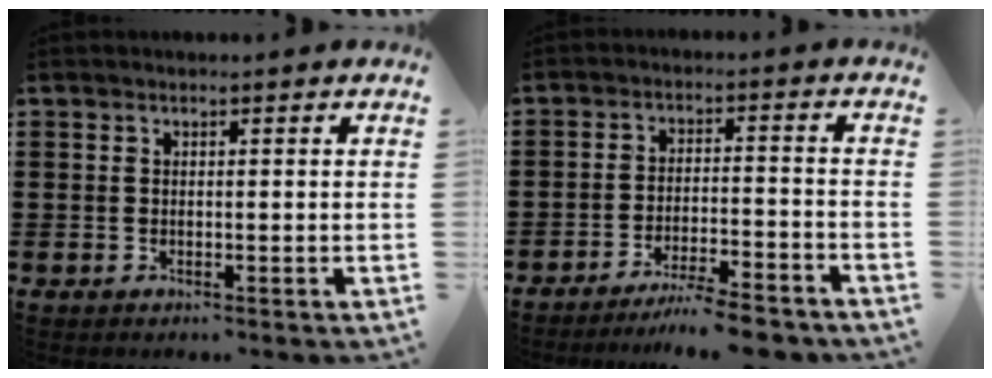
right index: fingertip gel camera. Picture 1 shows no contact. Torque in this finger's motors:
{"motor_torque": [1.34, -0.80, 0.38, 0.08]}